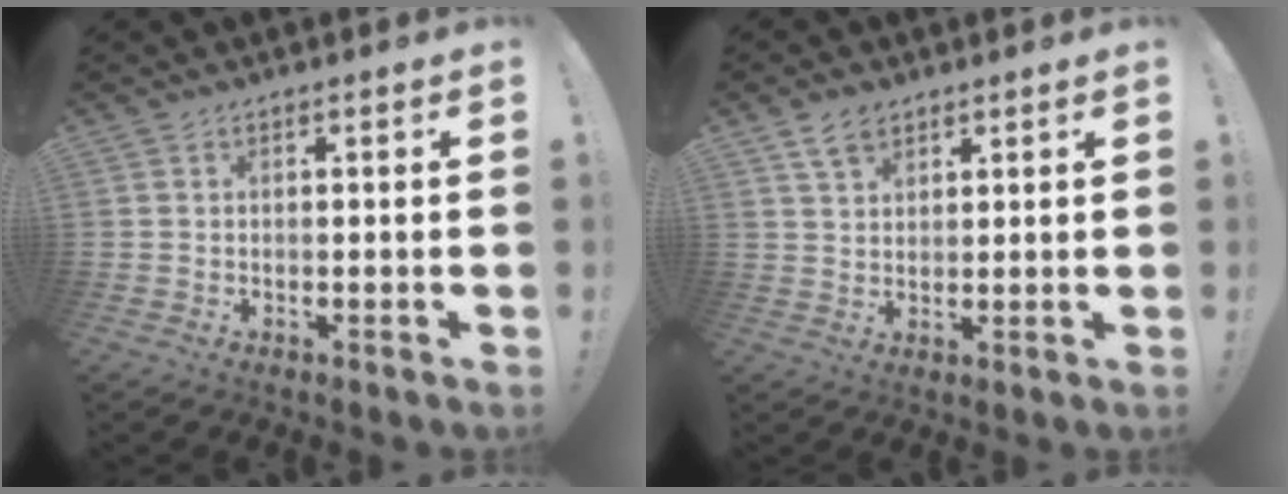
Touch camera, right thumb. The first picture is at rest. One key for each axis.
{"total": 5.2, "fx": 3.7, "fy": 3.1, "fz": 2.1, "tx": -0.030, "ty": -0.014, "tz": 0.068}